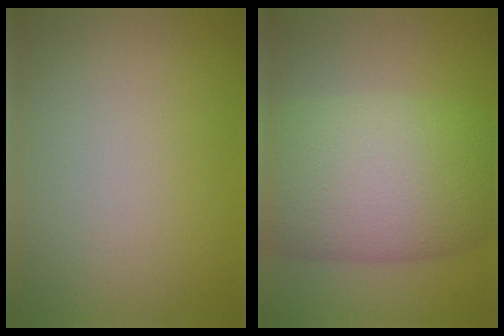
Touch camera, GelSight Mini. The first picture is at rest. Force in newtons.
{"total": 11.2, "press": 11.2, "slide": 0.4}